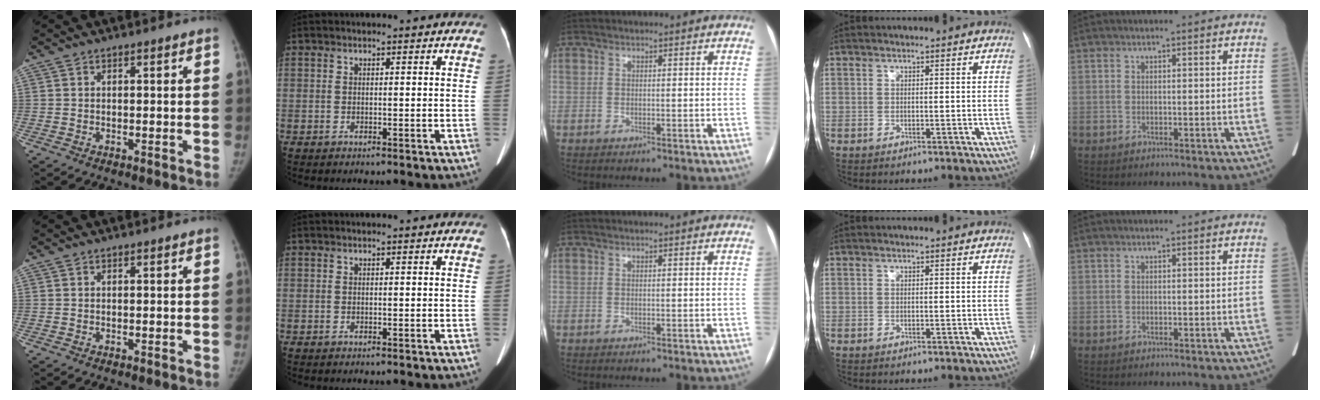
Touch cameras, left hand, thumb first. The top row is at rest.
{}